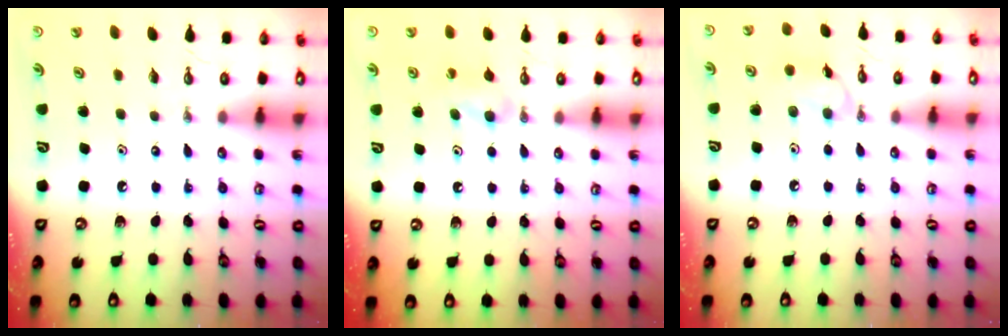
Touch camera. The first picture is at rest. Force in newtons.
{"total": 9.6, "press": 5.8, "slide": 7.6}
{"total": 7.6, "press": 7.6, "slide": 0.4}